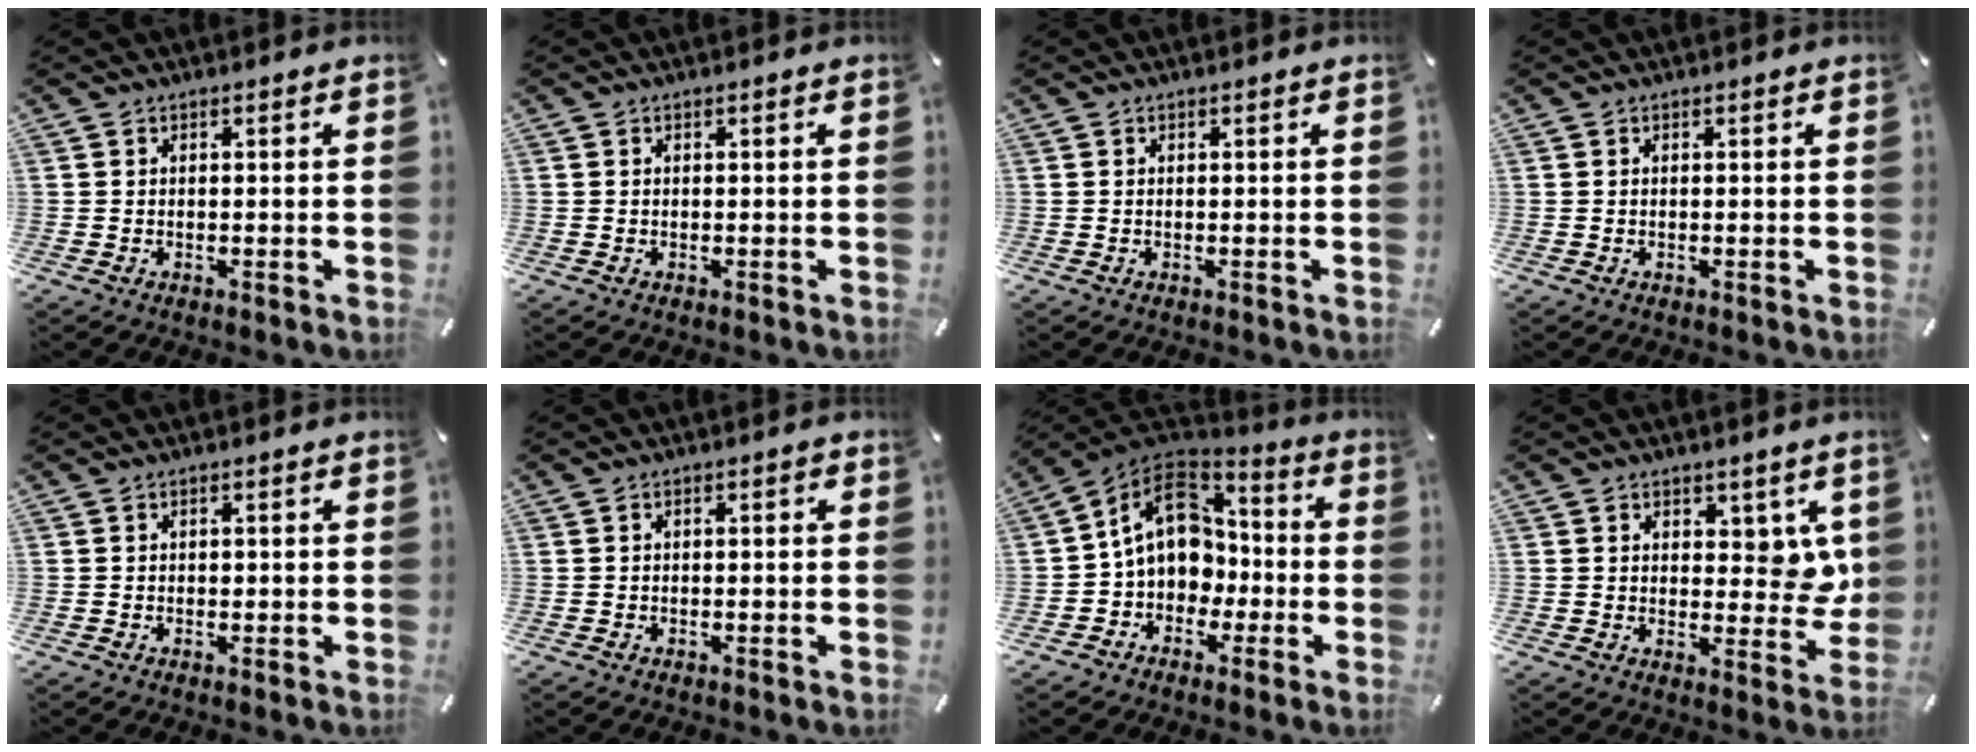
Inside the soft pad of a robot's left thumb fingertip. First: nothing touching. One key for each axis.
{"total": 0.0}
{"total": 0.0}
{"total": 0.0}
{"total": 0.7, "fx": -0.1, "fy": 0.6, "fz": 0.4, "tx": -0.007, "ty": 0.002, "tz": -0.002}
{"total": 1.1, "fx": -0.2, "fy": 0.6, "fz": 0.8, "tx": -0.015, "ty": 0.004, "tz": -0.005}
{"total": 14.0, "fx": 0.2, "fy": 11.6, "fz": 7.9, "tx": -0.134, "ty": 0.009, "tz": 0.005}
{"total": 6.3, "fx": 2.7, "fy": 4.9, "fz": 2.9, "tx": -0.023, "ty": -0.015, "tz": 0.046}